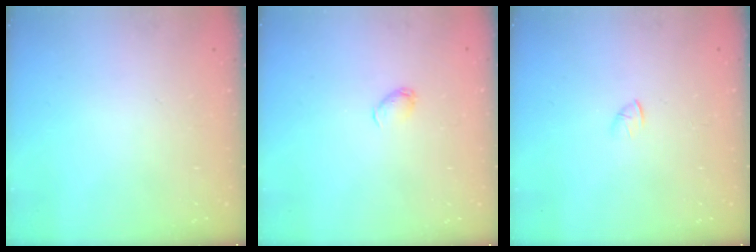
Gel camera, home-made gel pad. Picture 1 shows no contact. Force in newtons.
{"total": 2.7, "press": 2.7, "slide": 0.5}
{"total": 1.5, "press": 1.4, "slide": 0.4}